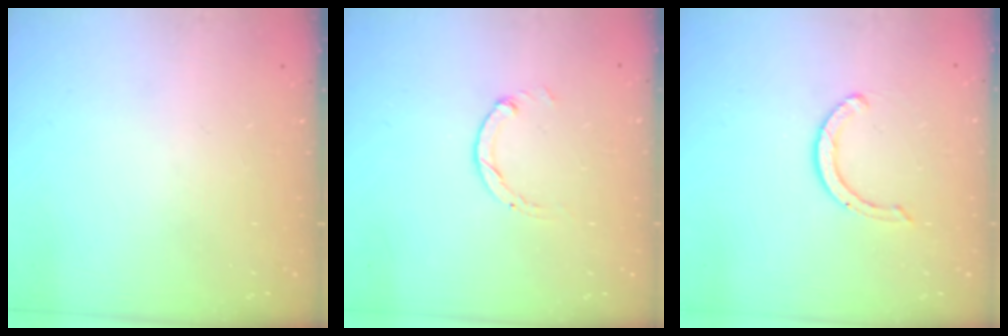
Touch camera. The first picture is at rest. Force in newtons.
{"total": 0.7, "press": 0.7, "slide": 0.2}
{"total": 4.2, "press": 4.2, "slide": 0.3}